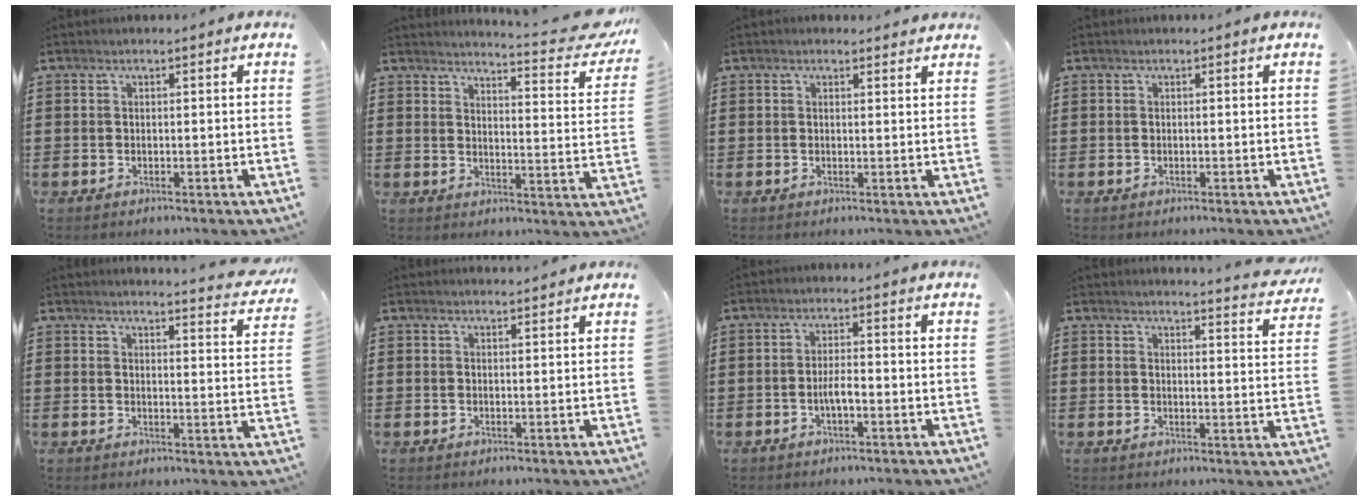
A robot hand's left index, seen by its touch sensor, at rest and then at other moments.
{"total": 5.4, "force": [4.9, 0.0, 2.3], "torque": [-0.042, -0.039, 0.079]}
{"total": 1.2, "force": [1.1, 0.4, 0.2], "torque": [-0.007, 0.002, 0.021]}
{"total": 0.0}
{"total": 3.8, "force": [3.6, -0.3, 1.0], "torque": [-0.017, -0.025, 0.062]}
{"total": 1.2, "force": [1.2, 0.1, 0.2], "torque": [-0.006, 0.000, 0.024]}
{"total": 3.1, "force": [-1.0, 0.9, 2.8], "torque": [-0.058, 0.002, -0.020]}
{"total": 3.5, "force": [3.4, -0.5, 0.7], "torque": [-0.019, -0.022, 0.059]}